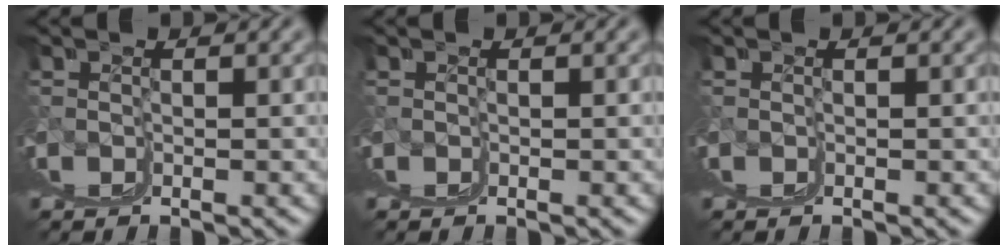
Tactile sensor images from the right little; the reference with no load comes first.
{"total": 0.0}
{"total": 0.0}